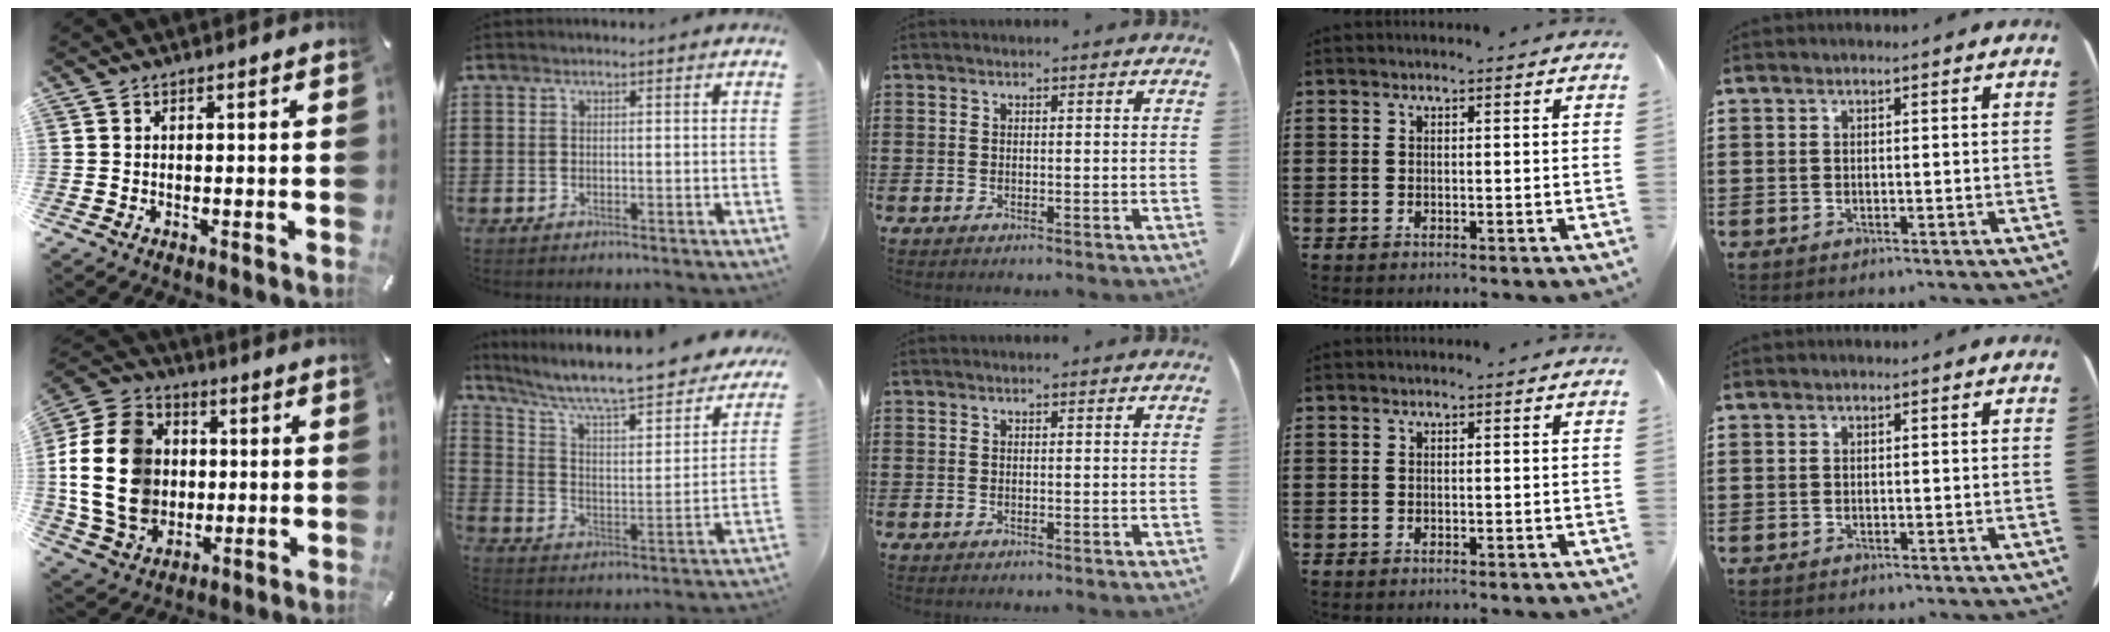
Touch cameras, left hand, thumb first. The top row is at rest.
{"thumb": {"total": 19.2, "force": [0.1, 15.7, 11.1], "torque": [-0.243, 0.008, 0.002]}, "index": {"total": 9.2, "force": [7.7, 0.9, 4.9], "torque": [-0.119, -0.061, 0.126]}}